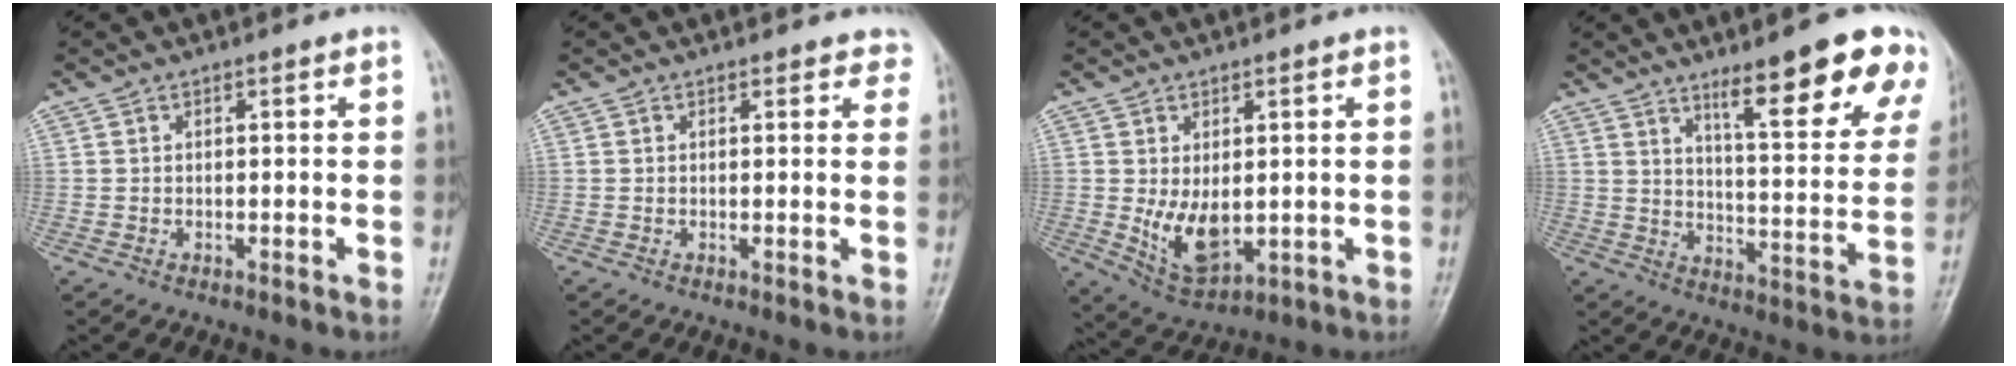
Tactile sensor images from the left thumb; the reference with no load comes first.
{"total": 2.8, "force": [2.3, 1.5, 0.7], "torque": [0.024, -0.006, 0.010]}
{"total": 8.2, "force": [-0.2, 4.8, 6.7], "torque": [-0.104, -0.013, 0.013]}
{"total": 18.3, "force": [11.8, 3.9, 13.5], "torque": [-0.136, -0.066, 0.166]}